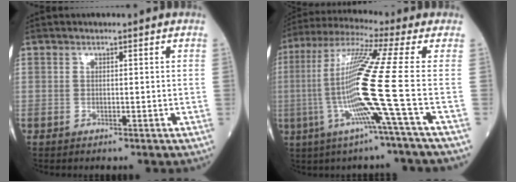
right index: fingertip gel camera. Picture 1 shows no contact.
{"total": 15.1, "force": [-3.2, -3.0, 14.4], "torque": [-0.291, -0.011, -0.073]}